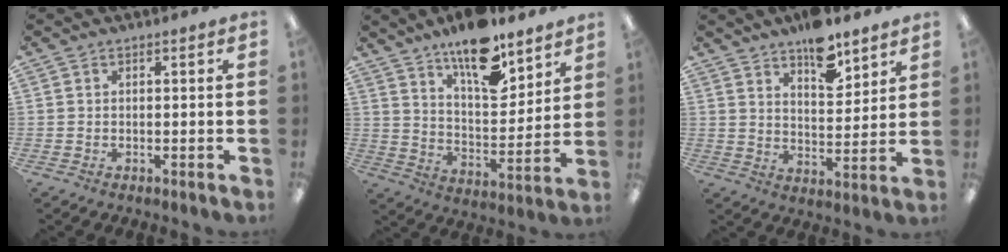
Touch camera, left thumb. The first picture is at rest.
{"total": 15.8, "force": [11.9, 6.1, 8.5], "torque": [-0.133, -0.076, 0.206]}
{"total": 10.2, "force": [7.9, 4.2, 4.9], "torque": [-0.056, -0.052, 0.134]}